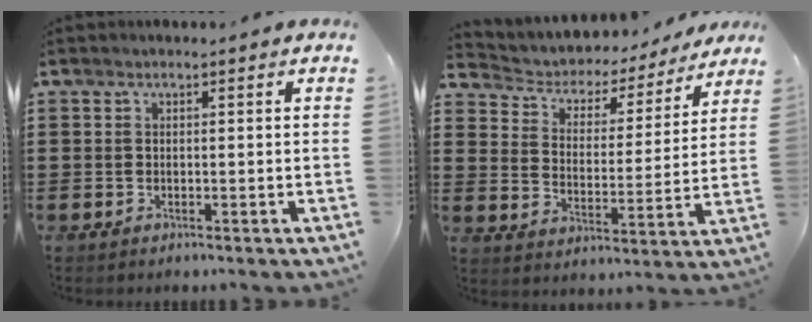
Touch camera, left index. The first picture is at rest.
{"total": 3.7, "force": [3.4, 1.5, 0.3], "torque": [-0.031, -0.027, 0.049]}